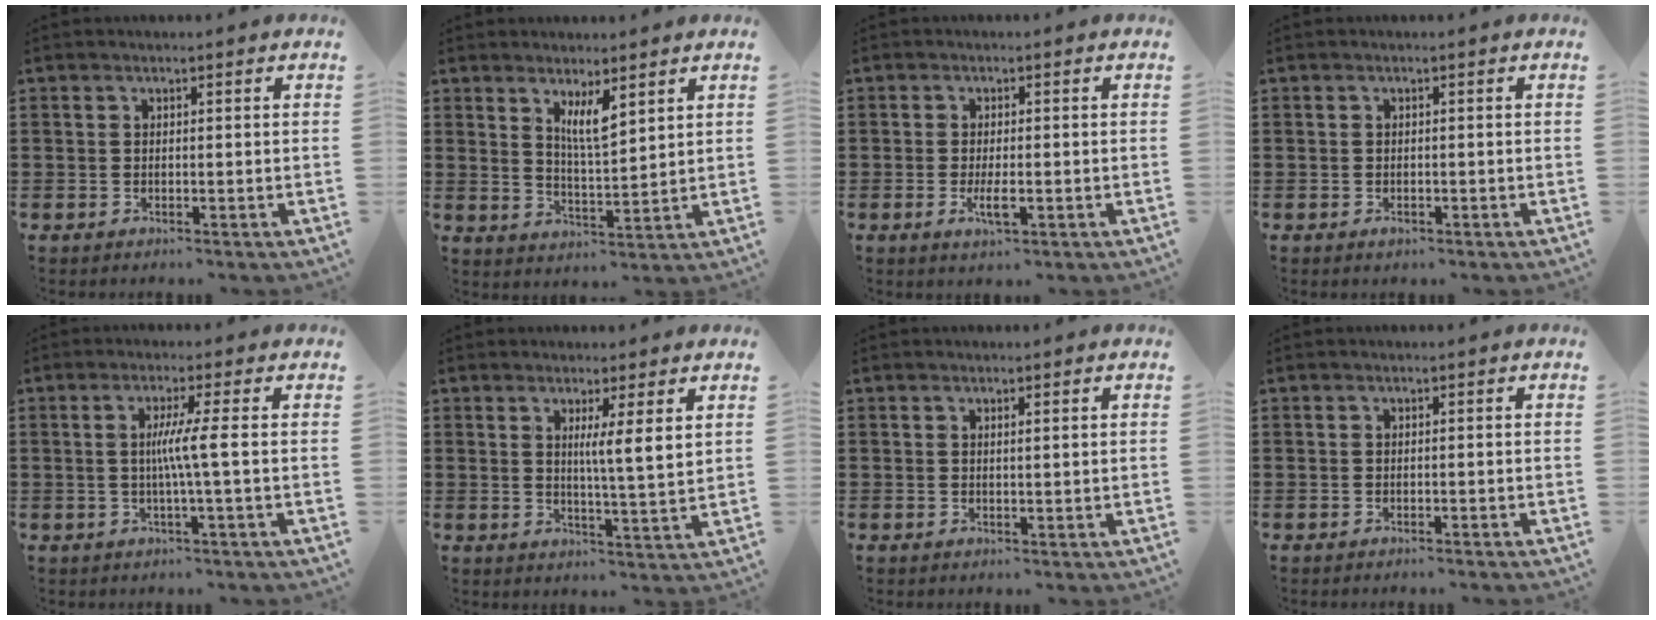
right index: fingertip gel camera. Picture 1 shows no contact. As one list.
[{"total": 5.0, "force": [2.9, 1.1, 4.0], "torque": [-0.085, 0.000, 0.049]}, {"total": 3.6, "force": [-1.2, 1.0, 3.3], "torque": [-0.076, -0.006, -0.026]}, {"total": 0.7, "force": [-0.4, 0.5, 0.4], "torque": [-0.009, -0.003, -0.007]}, {"total": 4.9, "force": [-0.3, -0.8, 4.8], "torque": [-0.088, -0.012, -0.011]}, {"total": 4.3, "force": [1.8, -0.5, 3.8], "torque": [-0.072, -0.011, 0.026]}, {"total": 0.5, "force": [0.1, -0.2, 0.5], "torque": [-0.008, -0.003, 0.003]}, {"total": 0.6, "force": [-0.5, -0.2, 0.1], "torque": [-0.004, -0.004, -0.011]}]